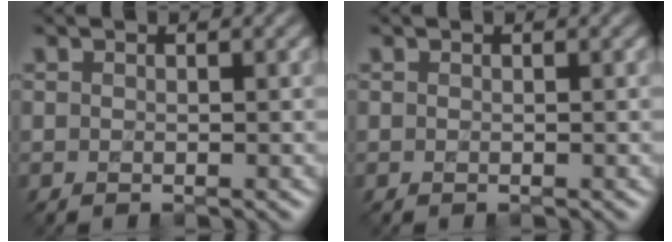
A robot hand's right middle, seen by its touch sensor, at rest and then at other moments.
{"total": 0.0}